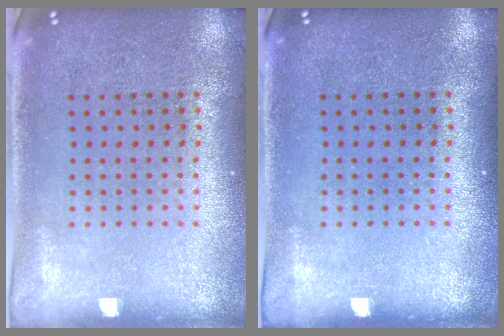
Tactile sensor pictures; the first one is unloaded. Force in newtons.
{"total": 0.0}